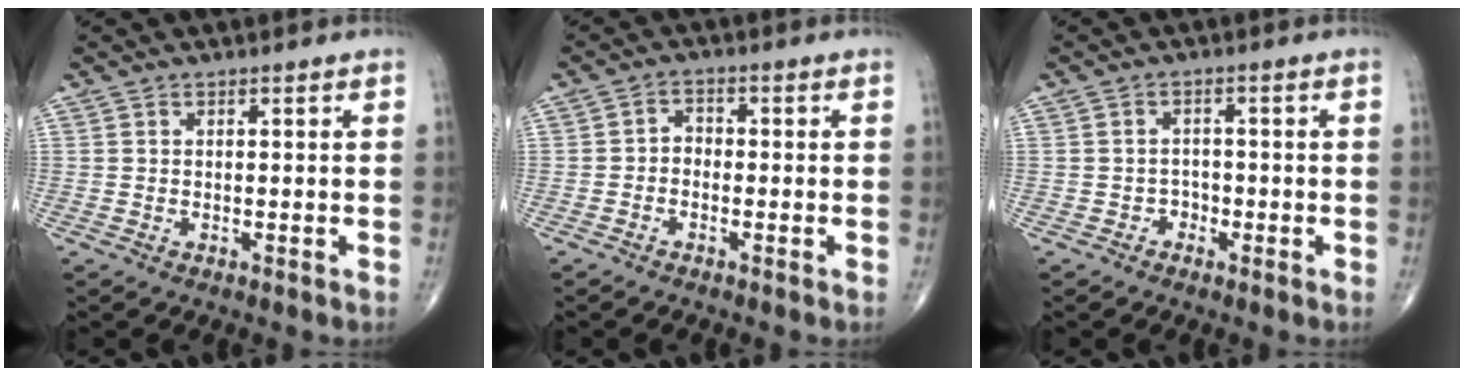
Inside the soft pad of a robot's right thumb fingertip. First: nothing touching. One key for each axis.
{"total": 2.3, "fx": -0.8, "fy": 1.7, "fz": 1.2, "tx": -0.005, "ty": 0.015, "tz": -0.024}
{"total": 2.2, "fx": -1.1, "fy": 1.9, "fz": 0.3, "tx": 0.008, "ty": 0.012, "tz": -0.023}